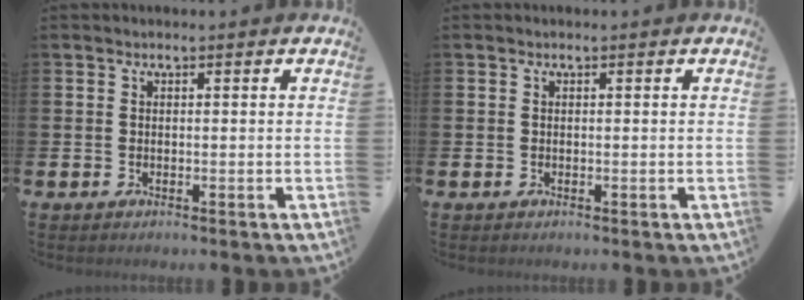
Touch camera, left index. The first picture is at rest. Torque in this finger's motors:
{"motor_torque": [0.00, 0.00, 0.00, 0.01]}